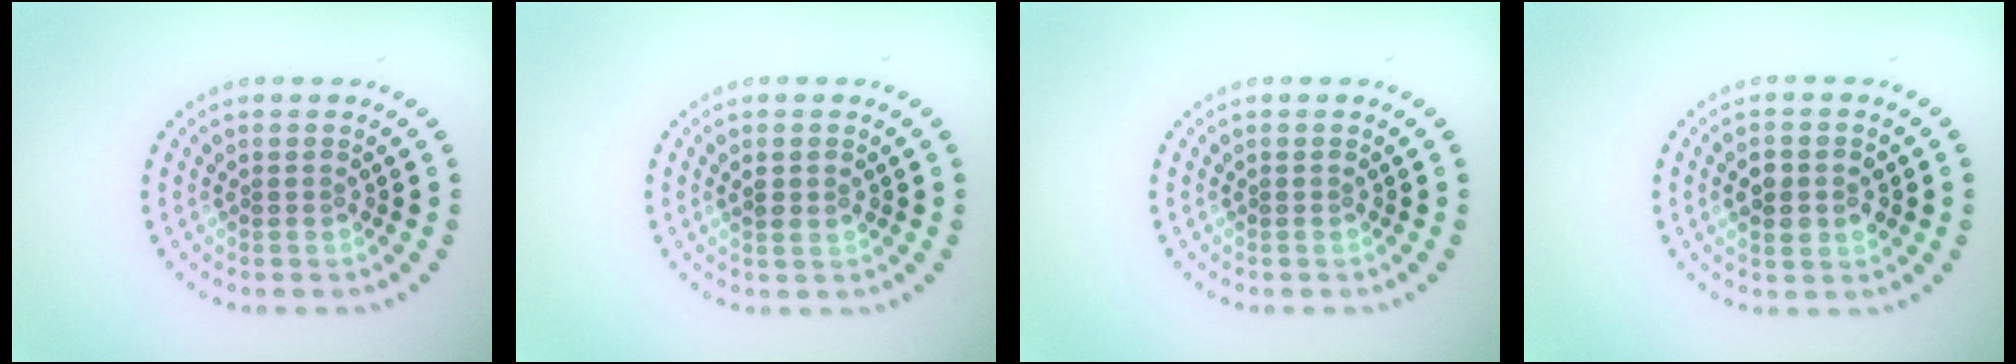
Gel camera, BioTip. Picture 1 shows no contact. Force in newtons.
{"total": 0.6, "press": 0.6, "slide": 0.2}
{"total": 0.0}
{"total": 3.6, "press": 3.6, "slide": 0.2}